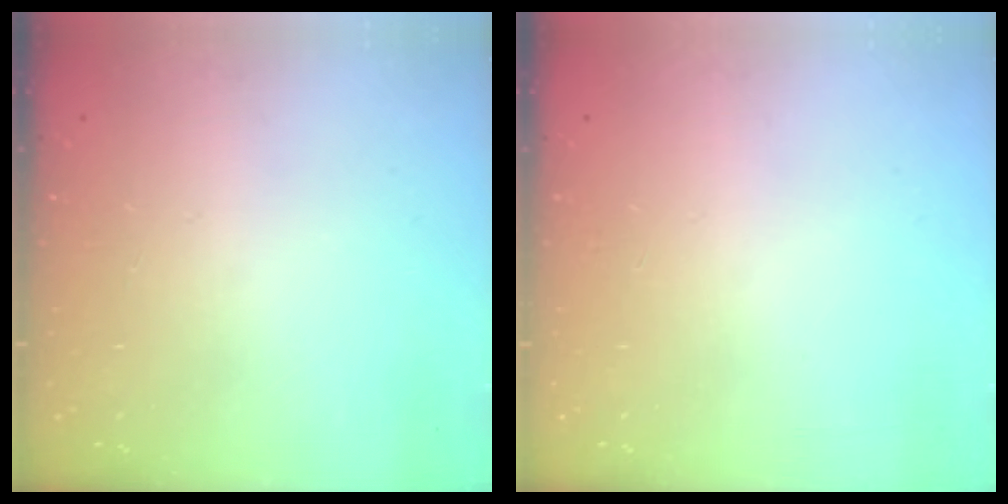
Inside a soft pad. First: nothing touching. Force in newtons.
{"total": 0.0}